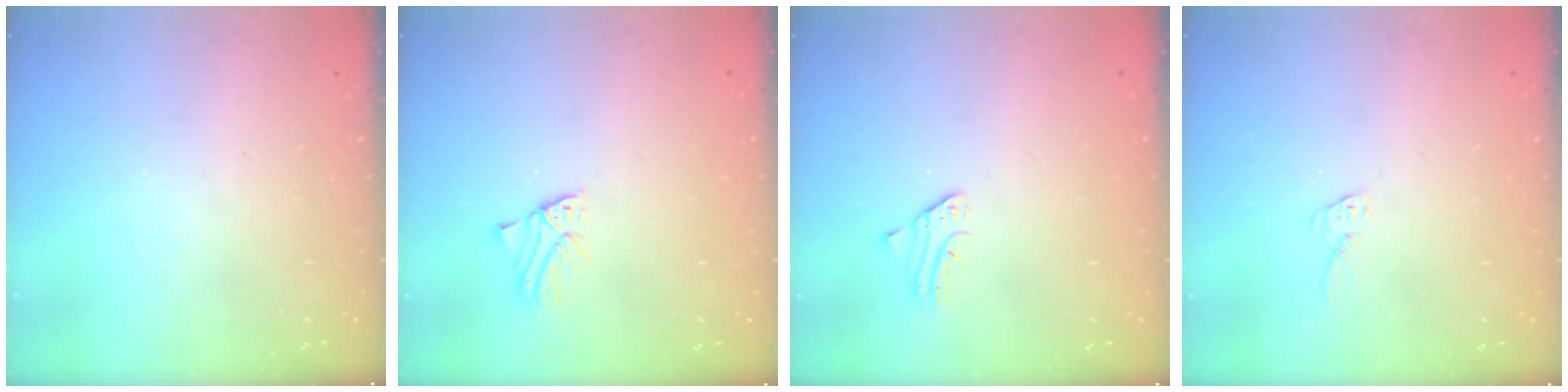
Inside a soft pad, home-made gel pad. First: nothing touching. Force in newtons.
{"total": 1.2, "press": 1.2, "slide": 0.1}
{"total": 1.8, "press": 1.8, "slide": 0.2}
{"total": 5.2, "press": 5.2, "slide": 0.2}